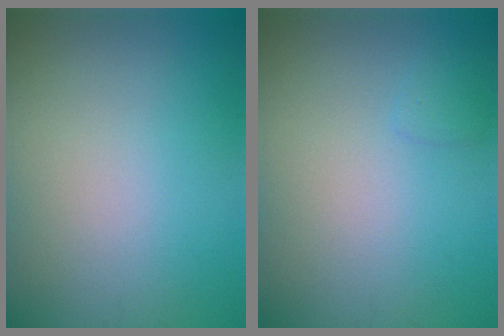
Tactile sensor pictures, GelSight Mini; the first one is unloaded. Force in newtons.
{"total": 0.7, "press": 0.7, "slide": 0.1}